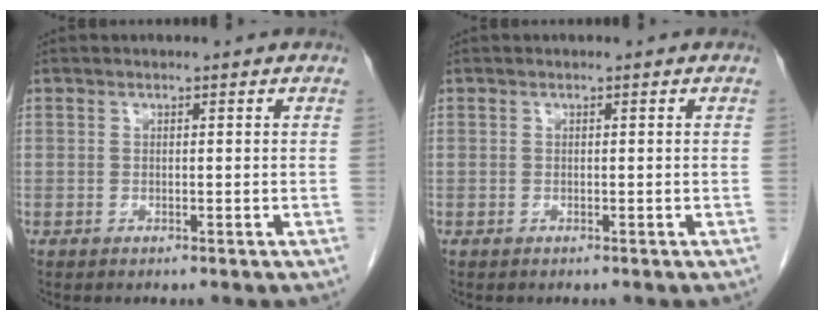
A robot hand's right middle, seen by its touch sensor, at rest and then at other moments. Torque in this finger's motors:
{"motor_torque": [-0.08, -0.19, -0.05, -0.01]}